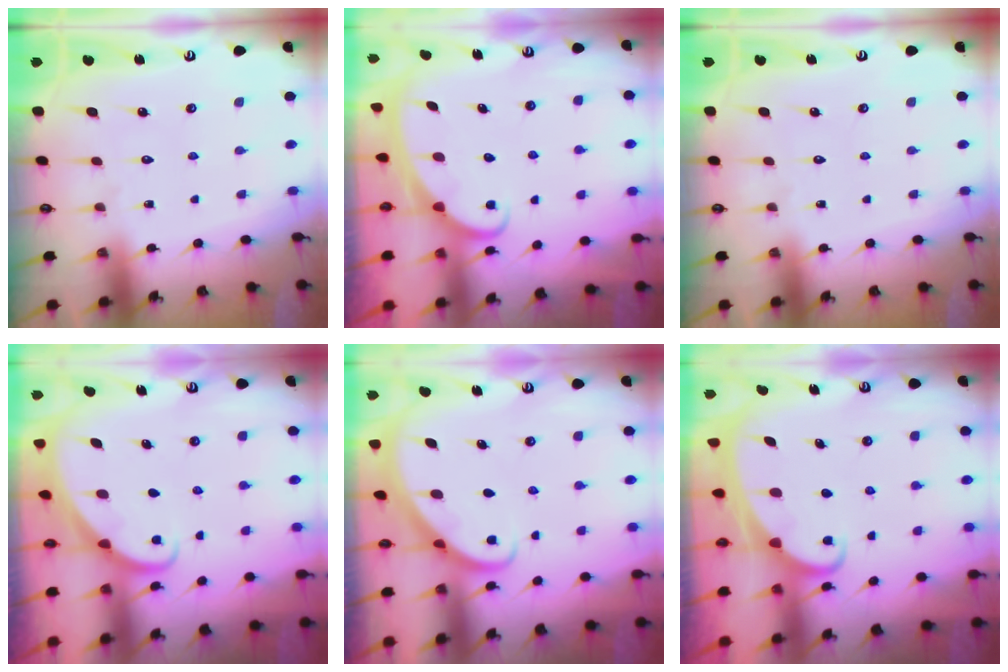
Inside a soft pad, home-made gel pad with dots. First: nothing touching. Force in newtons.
{"total": 2.5, "press": 2.5, "slide": 0.3}
{"total": 0.0}
{"total": 1.9, "press": 1.9, "slide": 0.2}
{"total": 2.9, "press": 2.9, "slide": 0.2}
{"total": 2.2, "press": 2.2, "slide": 0.3}